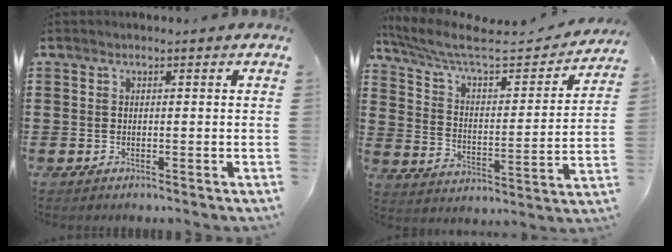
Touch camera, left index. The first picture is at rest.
{"total": 7.6, "force": [6.1, 1.4, 4.4], "torque": [-0.111, -0.037, 0.100]}